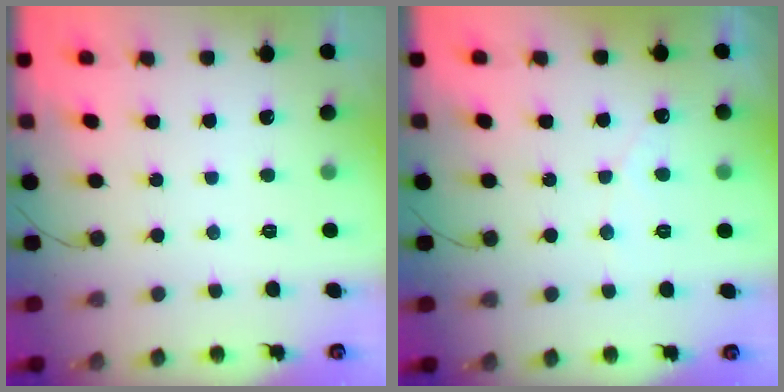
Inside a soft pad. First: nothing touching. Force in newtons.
{"total": 2.7, "press": 2.7, "slide": 0.1}